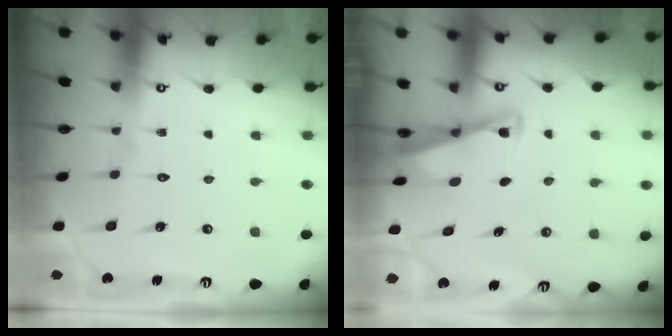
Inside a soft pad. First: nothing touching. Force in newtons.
{"total": 2.7, "press": 2.7, "slide": 0.4}